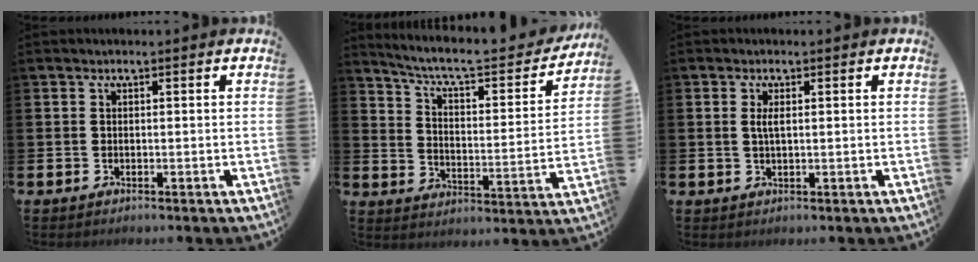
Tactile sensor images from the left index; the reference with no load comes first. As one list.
[{"total": 7.6, "force": [6.7, 1.6, 3.3], "torque": [-0.088, -0.050, 0.109]}, {"total": 1.7, "force": [0.6, 0.5, 1.5], "torque": [-0.029, 0.003, 0.007]}]